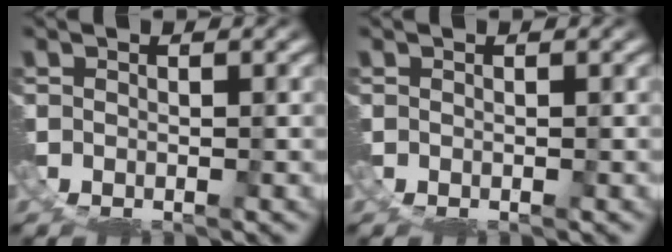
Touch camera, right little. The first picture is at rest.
{"total": 0.0}